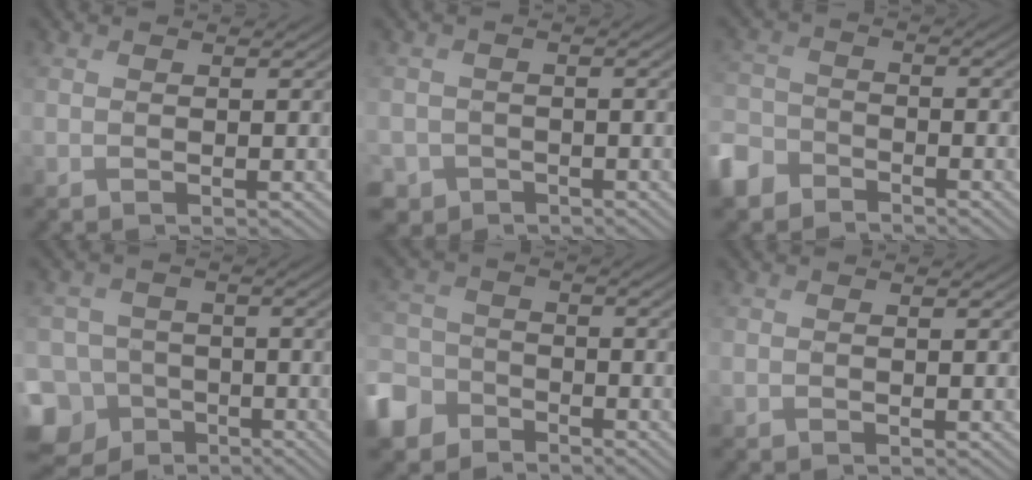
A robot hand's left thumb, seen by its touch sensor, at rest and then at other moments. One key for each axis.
{"total": 3.1, "fx": -1.7, "fy": 2.6, "fz": -0.1, "tx": -0.003, "ty": -0.020, "tz": -0.038}
{"total": 5.7, "fx": -4.6, "fy": 3.1, "fz": 1.1, "tx": -0.030, "ty": -0.007, "tz": -0.107}
{"total": 11.2, "fx": -7.2, "fy": 8.4, "fz": 1.8, "tx": -0.058, "ty": -0.033, "tz": -0.127}
{"total": 7.3, "fx": -5.3, "fy": 4.7, "fz": 1.9, "tx": -0.058, "ty": -0.018, "tz": -0.117}
{"total": 0.0}